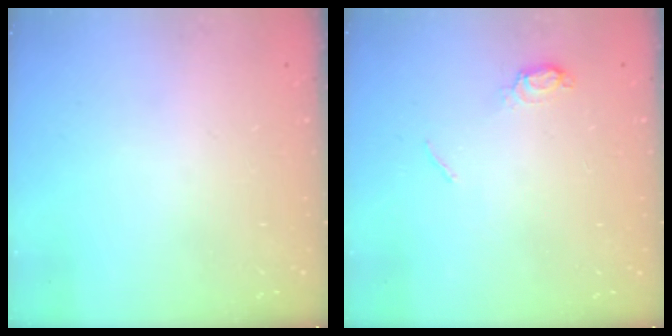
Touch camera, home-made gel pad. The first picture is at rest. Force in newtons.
{"total": 6.1, "press": 6.0, "slide": 0.6}